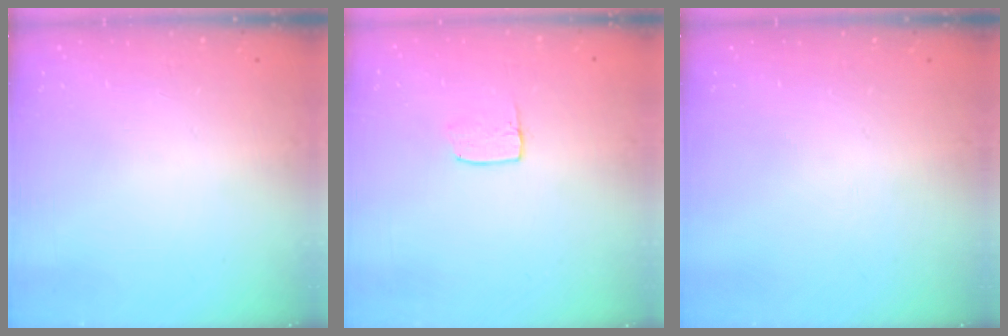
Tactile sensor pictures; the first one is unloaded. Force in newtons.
{"total": 3.4, "press": 3.3, "slide": 0.3}
{"total": 0.0}